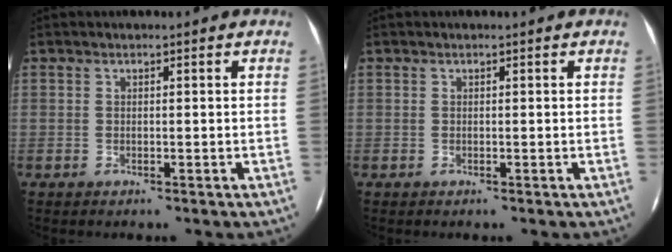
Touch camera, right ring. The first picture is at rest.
{"total": 0.0}